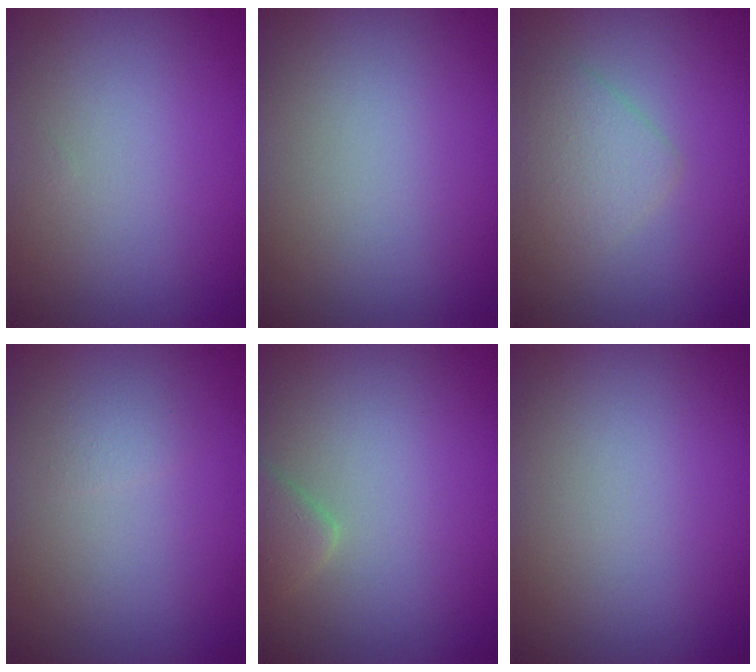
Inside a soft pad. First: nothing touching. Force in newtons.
{"total": 0.0}
{"total": 2.2, "press": 2.2, "slide": 0.1}
{"total": 0.7, "press": 0.7, "slide": 0.0}
{"total": 1.6, "press": 1.6, "slide": 0.1}
{"total": 0.0}